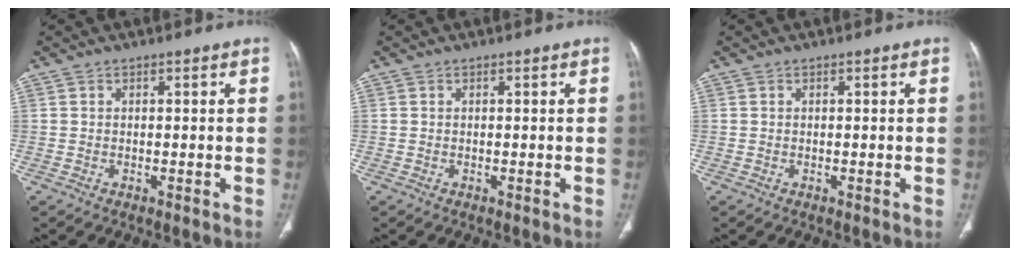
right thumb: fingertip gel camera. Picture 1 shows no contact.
{"total": 0.0}
{"total": 0.0}